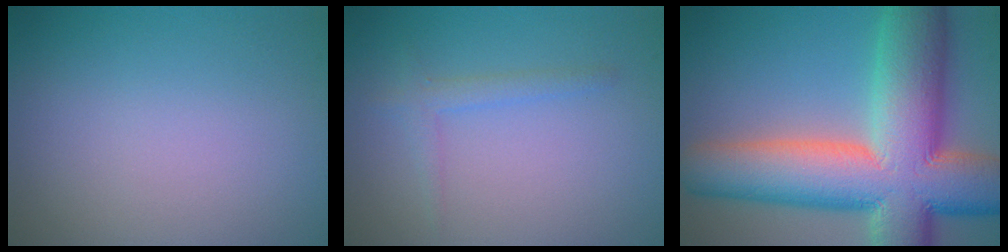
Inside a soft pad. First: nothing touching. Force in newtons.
{"total": 1.5, "press": 1.5, "slide": 0.1}
{"total": 15.7, "press": 15.7, "slide": 1.1}